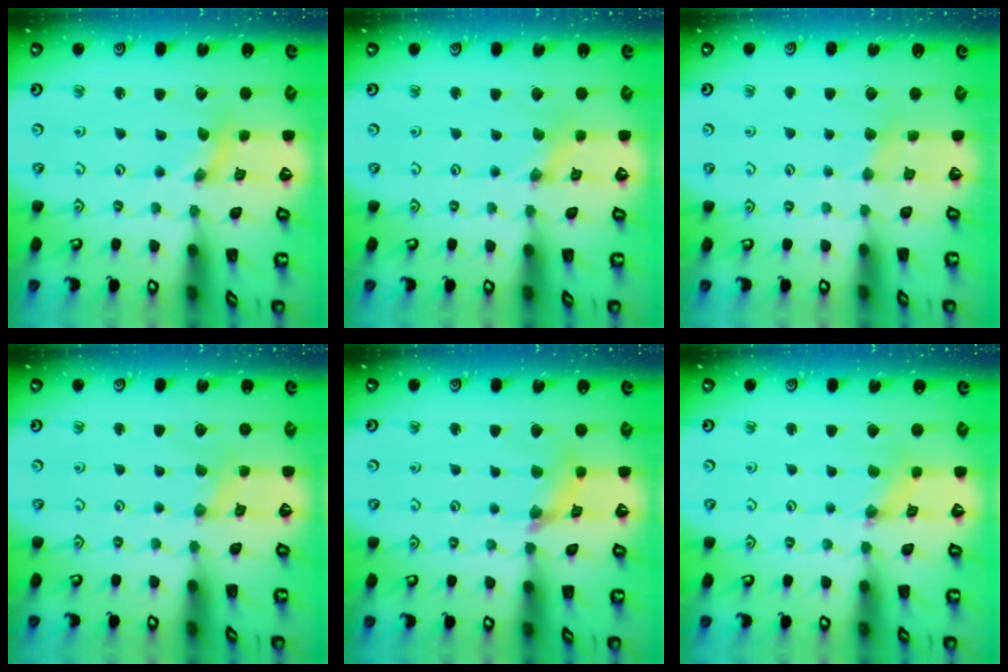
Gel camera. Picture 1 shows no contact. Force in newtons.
{"total": 0.0}
{"total": 2.5, "press": 2.5, "slide": 0.4}
{"total": 2.8, "press": 2.7, "slide": 0.5}
{"total": 7.8, "press": 7.8, "slide": 0.8}
{"total": 1.1, "press": 1.0, "slide": 0.3}